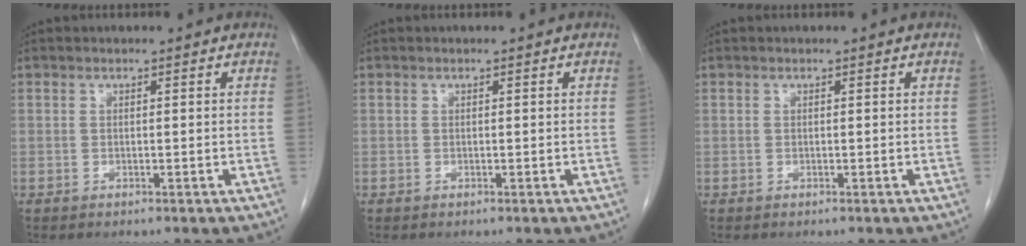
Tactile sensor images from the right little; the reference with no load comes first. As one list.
[{"total": 0.0}, {"total": 0.0}]